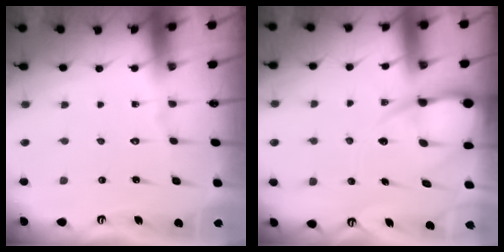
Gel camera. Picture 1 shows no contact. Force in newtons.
{"total": 11.9, "press": 11.9, "slide": 1.0}